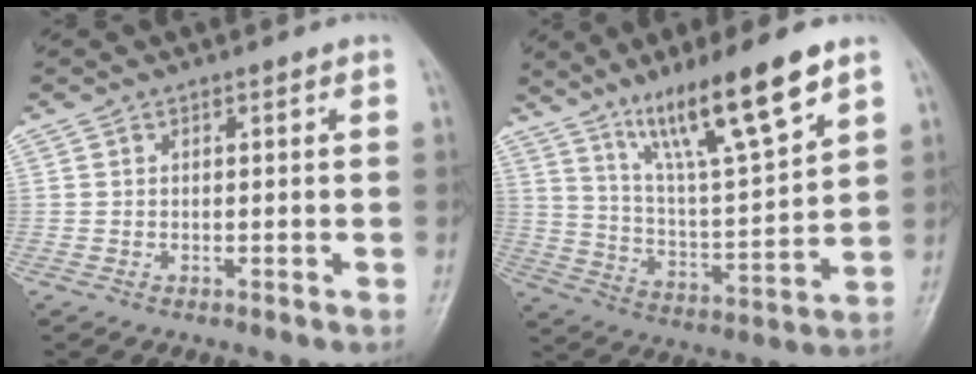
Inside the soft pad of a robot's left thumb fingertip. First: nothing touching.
{"total": 17.7, "force": [11.2, 2.5, 13.4], "torque": [-0.219, -0.052, 0.205]}